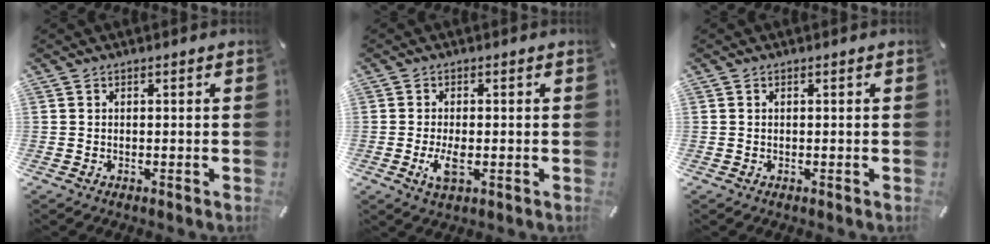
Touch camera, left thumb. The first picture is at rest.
{"total": 4.5, "force": [-0.9, 1.9, 4.0], "torque": [-0.088, -0.004, -0.018]}
{"total": 0.0}